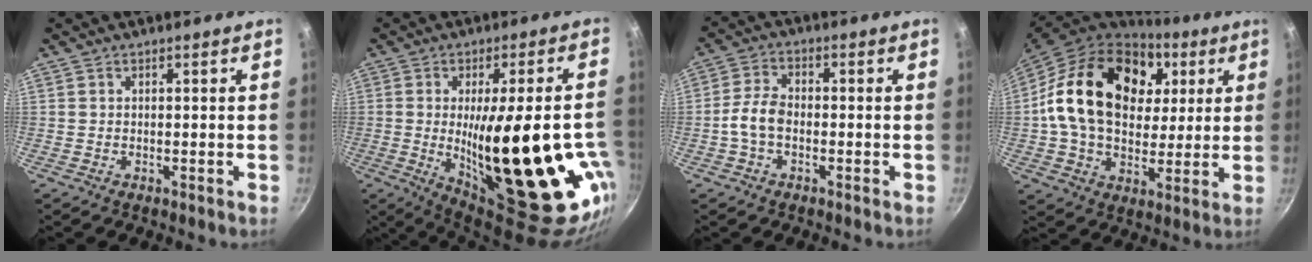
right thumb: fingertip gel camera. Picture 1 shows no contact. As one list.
[{"total": 30.3, "force": [-5.3, 10.3, 28.0], "torque": [-0.379, -0.014, -0.046]}, {"total": 5.4, "force": [-1.4, 3.3, 4.0], "torque": [-0.079, 0.026, -0.036]}, {"total": 24.2, "force": [6.2, 17.2, 15.8], "torque": [-0.257, 0.002, 0.100]}]